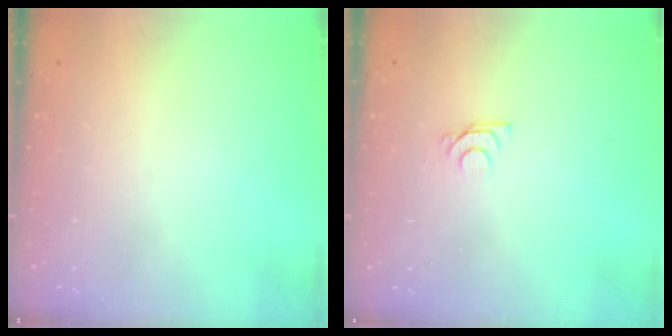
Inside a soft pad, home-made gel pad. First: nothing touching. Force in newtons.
{"total": 5.8, "press": 5.8, "slide": 0.5}